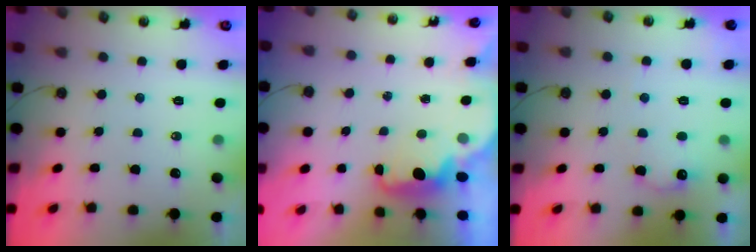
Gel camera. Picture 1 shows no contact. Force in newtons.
{"total": 2.3, "press": 2.2, "slide": 0.6}
{"total": 9.8, "press": 9.8, "slide": 0.5}